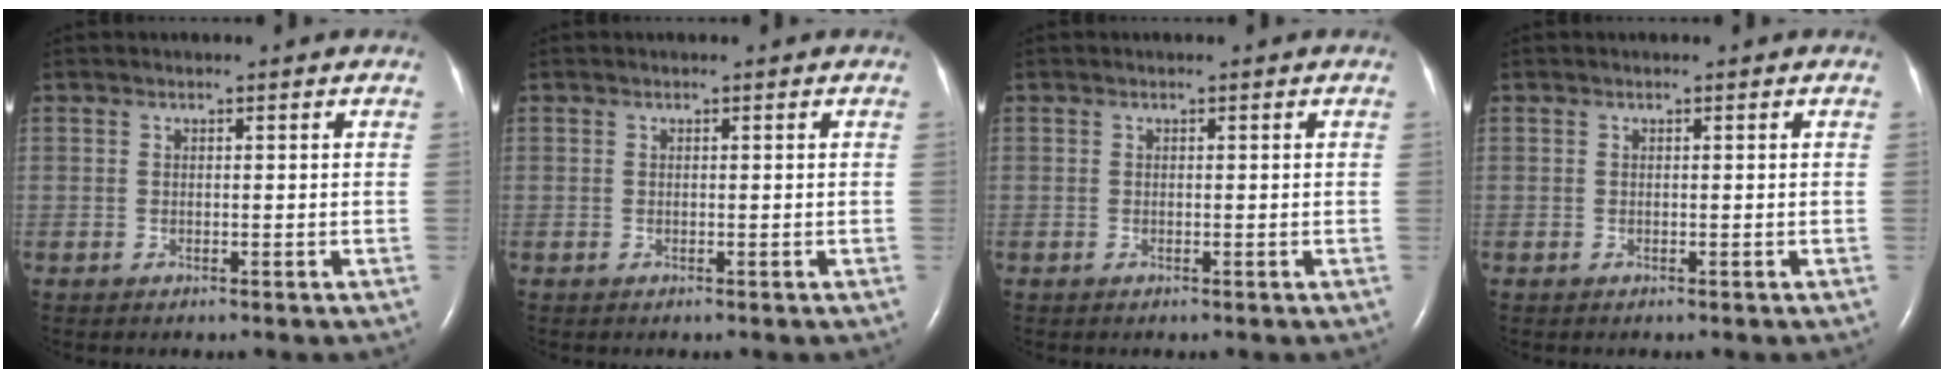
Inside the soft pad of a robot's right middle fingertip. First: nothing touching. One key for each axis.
{"total": 0.0}
{"total": 0.0}
{"total": 0.0}